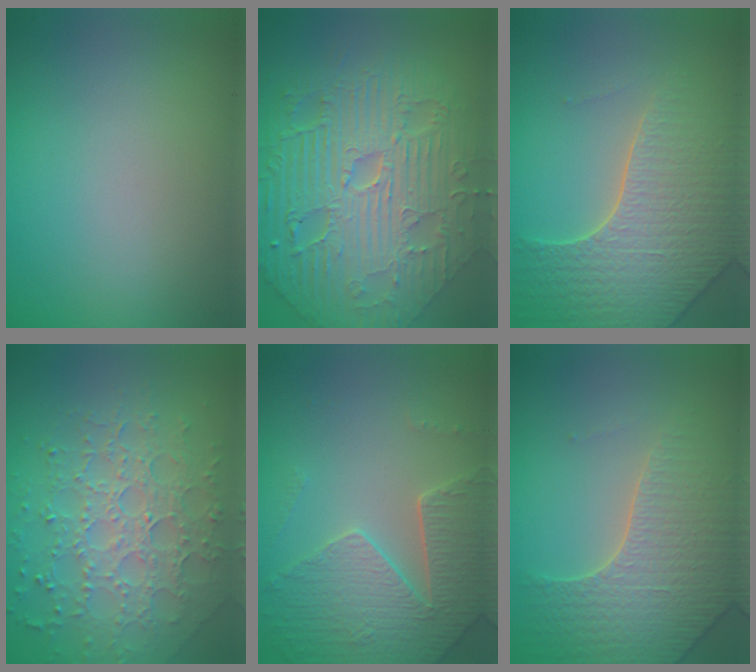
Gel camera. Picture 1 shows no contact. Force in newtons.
{"total": 11.5, "press": 7.9, "slide": 8.4}
{"total": 6.2, "press": 5.2, "slide": 3.4}
{"total": 7.2, "press": 5.2, "slide": 5.0}
{"total": 5.1, "press": 4.7, "slide": 2.1}
{"total": 4.5, "press": 4.4, "slide": 1.2}